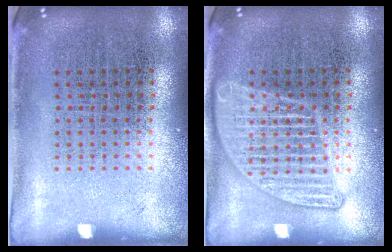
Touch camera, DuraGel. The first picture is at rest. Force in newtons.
{"total": 2.8, "press": 2.7, "slide": 0.3}